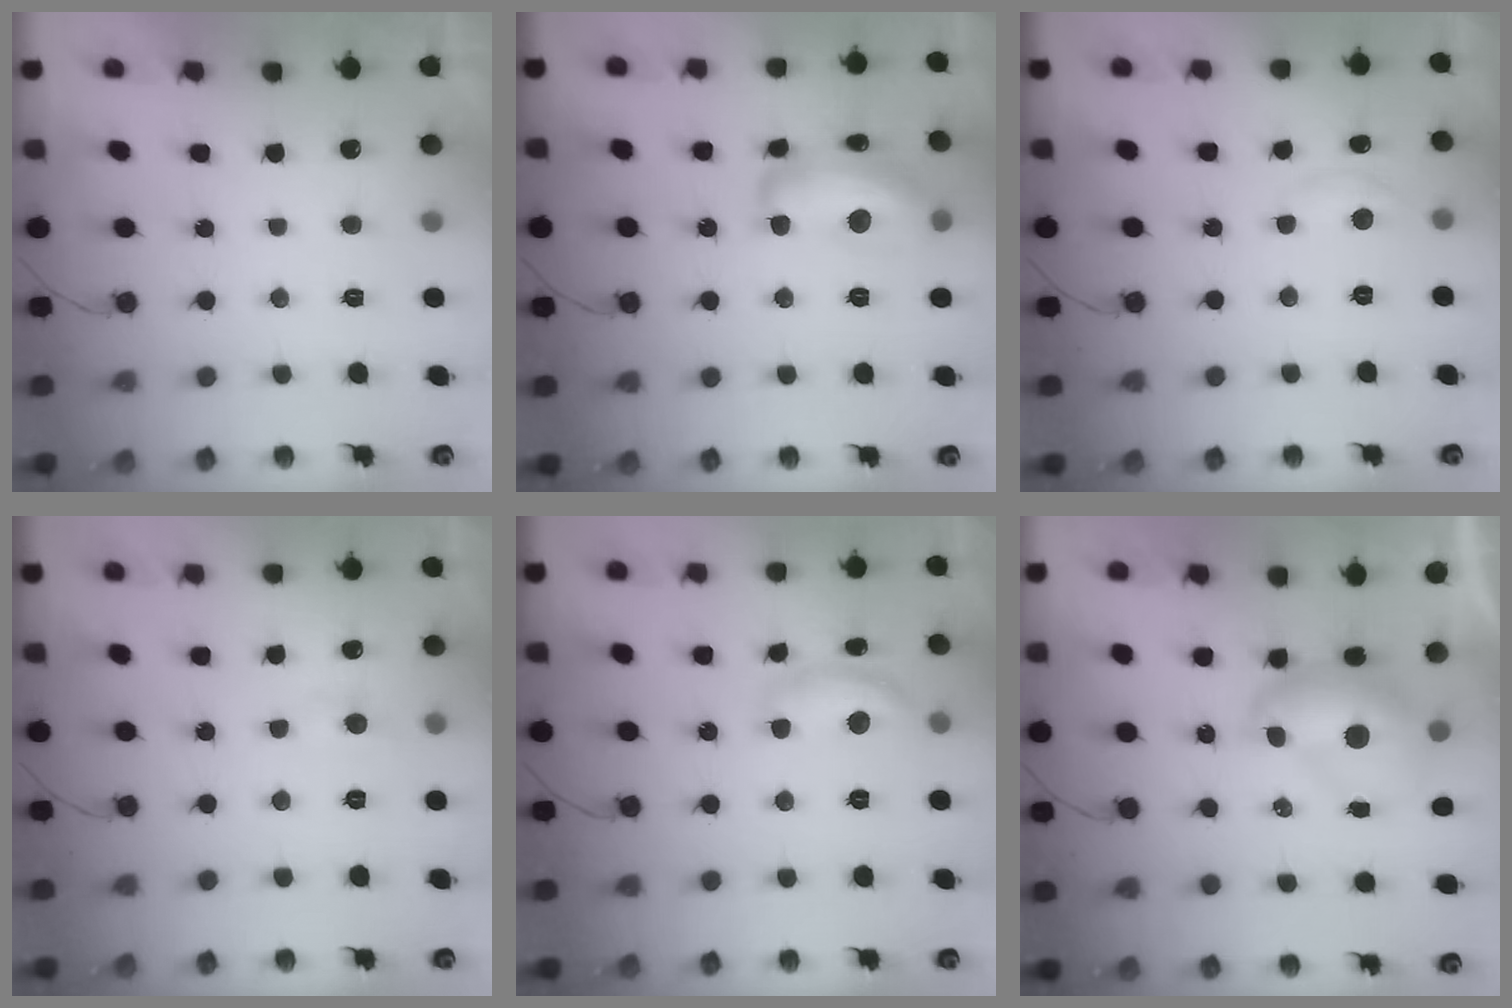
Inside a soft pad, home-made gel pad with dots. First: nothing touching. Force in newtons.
{"total": 14.6, "press": 14.5, "slide": 0.8}
{"total": 3.8, "press": 3.8, "slide": 0.5}
{"total": 4.0, "press": 4.0, "slide": 0.5}
{"total": 11.3, "press": 11.3, "slide": 0.8}
{"total": 9.1, "press": 9.1, "slide": 0.8}